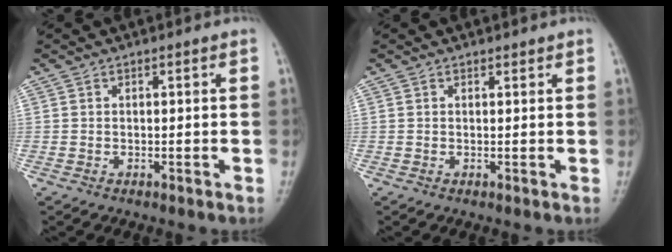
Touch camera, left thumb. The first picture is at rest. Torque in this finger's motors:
{"motor_torque": [-0.37, 0.14, -0.27, -0.15, 0.00]}